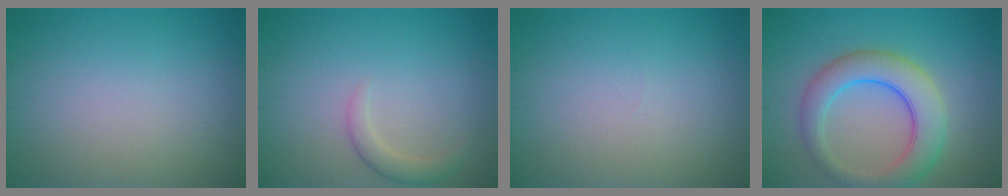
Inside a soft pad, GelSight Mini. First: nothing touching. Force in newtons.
{"total": 1.8, "press": 1.8, "slide": 0.2}
{"total": 0.0}
{"total": 6.3, "press": 6.3, "slide": 0.2}